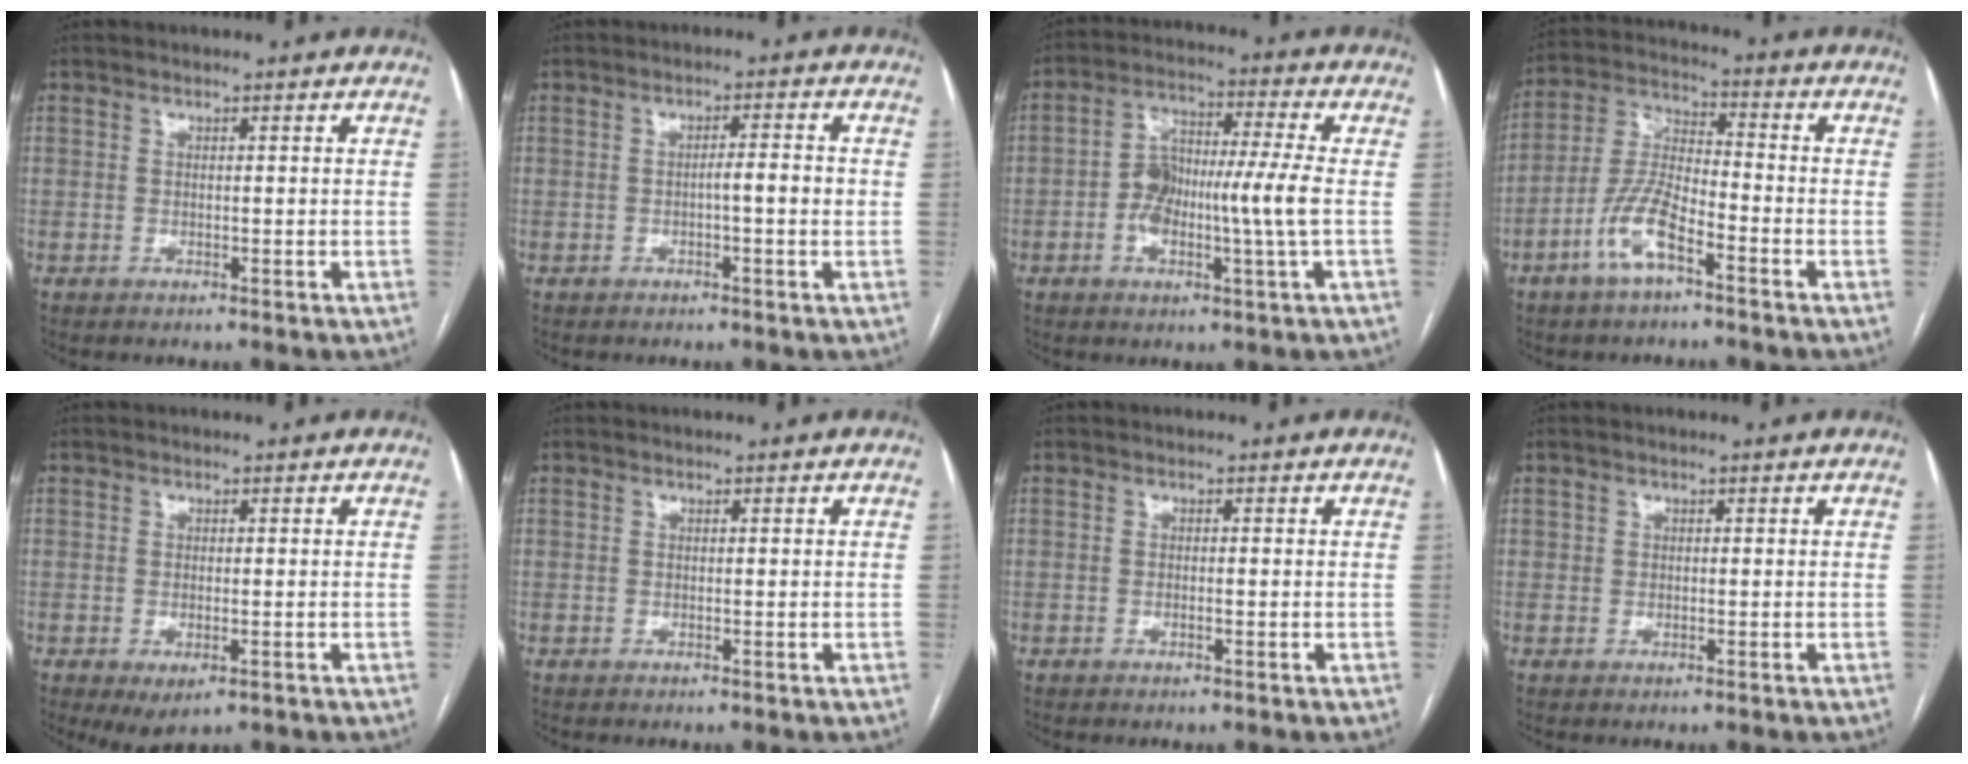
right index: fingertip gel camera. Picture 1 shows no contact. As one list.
[{"total": 3.1, "force": [-0.5, 0.3, 3.0], "torque": [-0.044, 0.006, -0.009]}, {"total": 10.4, "force": [-1.6, 1.2, 10.3], "torque": [-0.195, 0.015, -0.032]}, {"total": 9.2, "force": [-5.0, 2.7, 7.3], "torque": [-0.162, 0.006, -0.098]}, {"total": 3.5, "force": [-1.6, 1.5, 2.7], "torque": [-0.040, -0.008, -0.012]}, {"total": 0.0}, {"total": 0.6, "force": [-0.2, 0.2, 0.6], "torque": [-0.012, -0.002, -0.002]}, {"total": 0.6, "force": [0.2, 0.6, 0.1], "torque": [0.006, 0.001, 0.001]}]